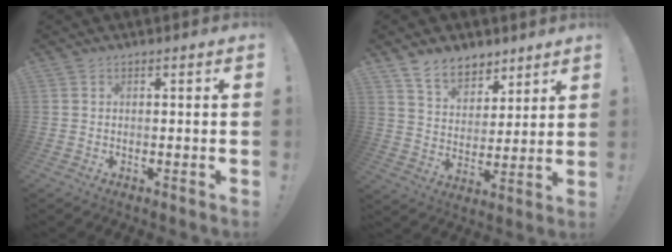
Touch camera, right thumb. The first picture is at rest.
{"total": 10.5, "force": [7.9, 6.1, 3.1], "torque": [-0.052, -0.056, 0.154]}